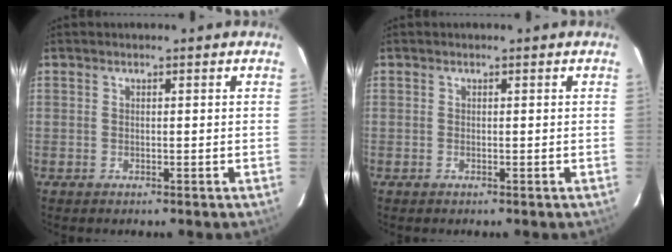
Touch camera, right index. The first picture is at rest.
{"total": 0.0}